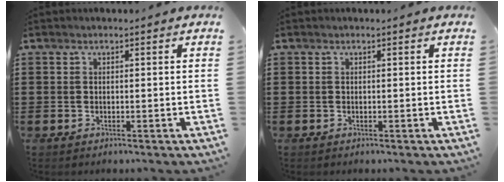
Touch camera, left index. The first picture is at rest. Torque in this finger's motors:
{"motor_torque": [0.00, 0.00, 0.00, 0.00]}